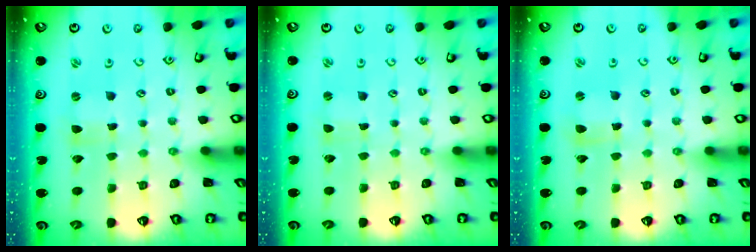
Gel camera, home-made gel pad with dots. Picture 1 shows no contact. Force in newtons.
{"total": 0.5, "press": 0.5, "slide": 0.1}
{"total": 2.1, "press": 2.1, "slide": 0.3}